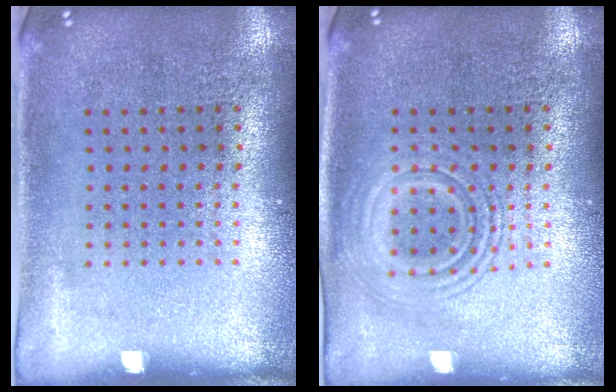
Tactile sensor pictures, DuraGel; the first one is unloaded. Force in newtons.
{"total": 2.3, "press": 2.3, "slide": 0.4}